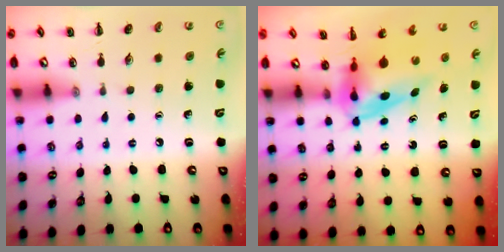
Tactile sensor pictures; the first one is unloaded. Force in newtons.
{"total": 4.0, "press": 3.9, "slide": 0.7}